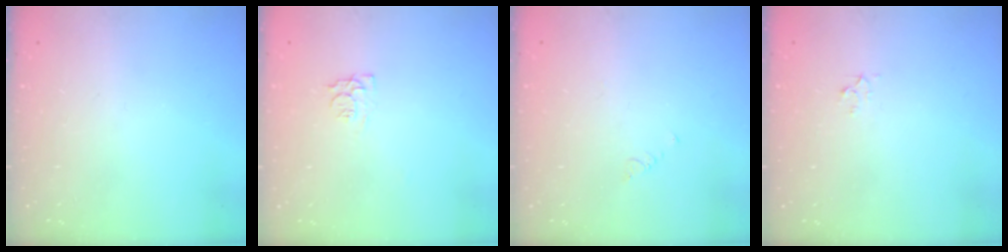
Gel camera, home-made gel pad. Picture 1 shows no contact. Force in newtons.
{"total": 5.0, "press": 4.9, "slide": 0.5}
{"total": 0.7, "press": 0.6, "slide": 0.2}
{"total": 2.3, "press": 2.3, "slide": 0.2}